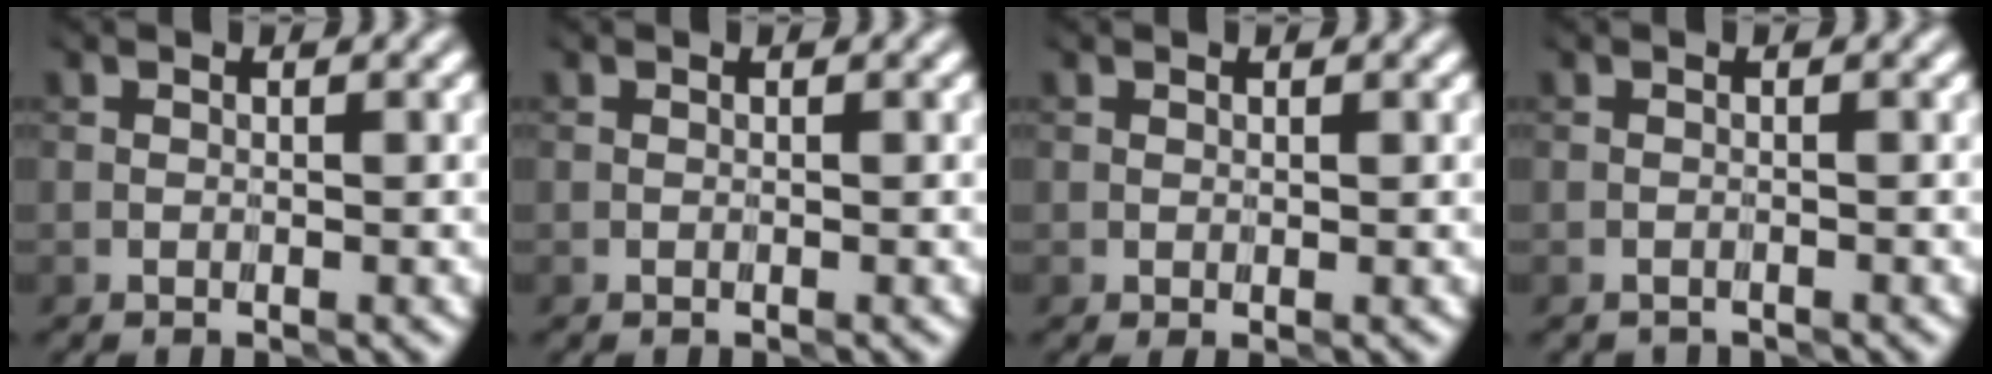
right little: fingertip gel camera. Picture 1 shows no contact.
{"total": 0.0}
{"total": 0.8, "force": [0.2, 0.3, 0.7], "torque": [-0.009, 0.004, 0.005]}
{"total": 0.8, "force": [-0.8, 0.0, -0.1], "torque": [0.004, 0.000, -0.016]}